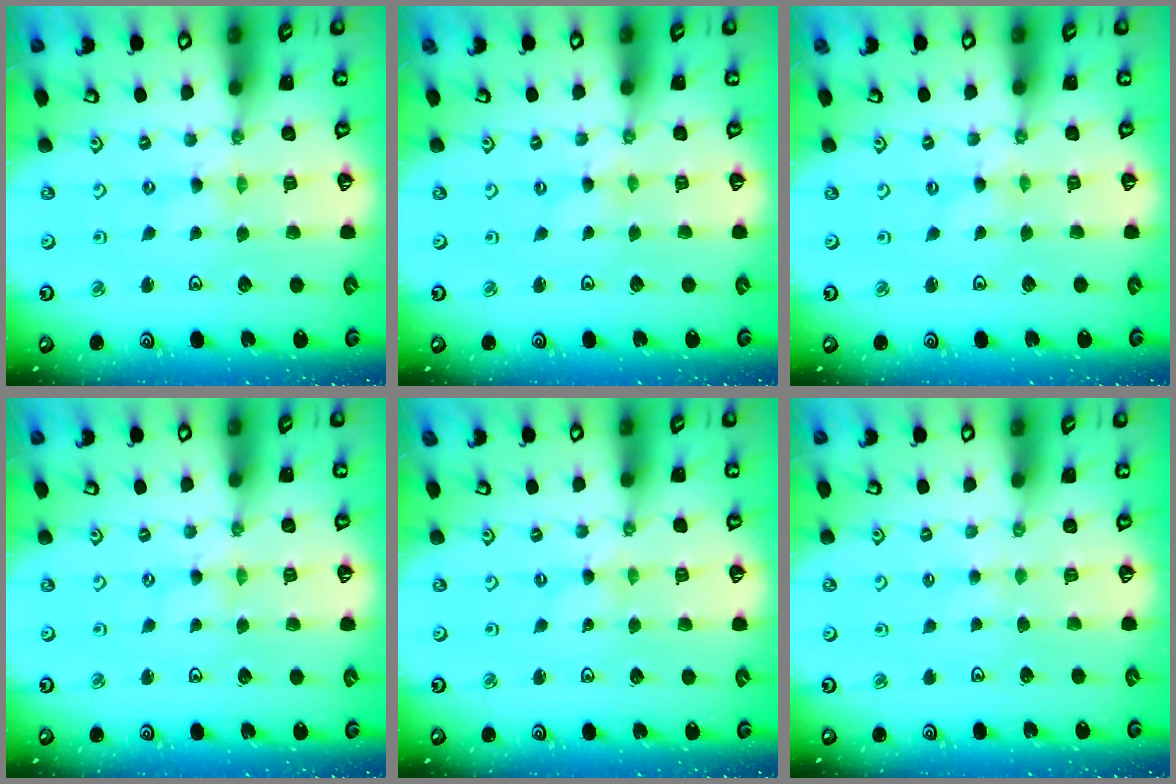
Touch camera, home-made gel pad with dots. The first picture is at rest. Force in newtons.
{"total": 0.0}
{"total": 0.0}
{"total": 0.0}
{"total": 0.0}
{"total": 1.1, "press": 1.1, "slide": 0.3}